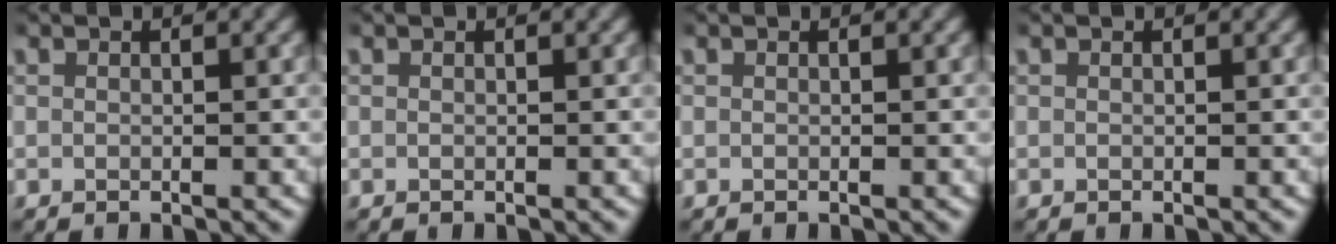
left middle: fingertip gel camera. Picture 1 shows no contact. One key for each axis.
{"total": 0.0}
{"total": 0.0}
{"total": 0.0}